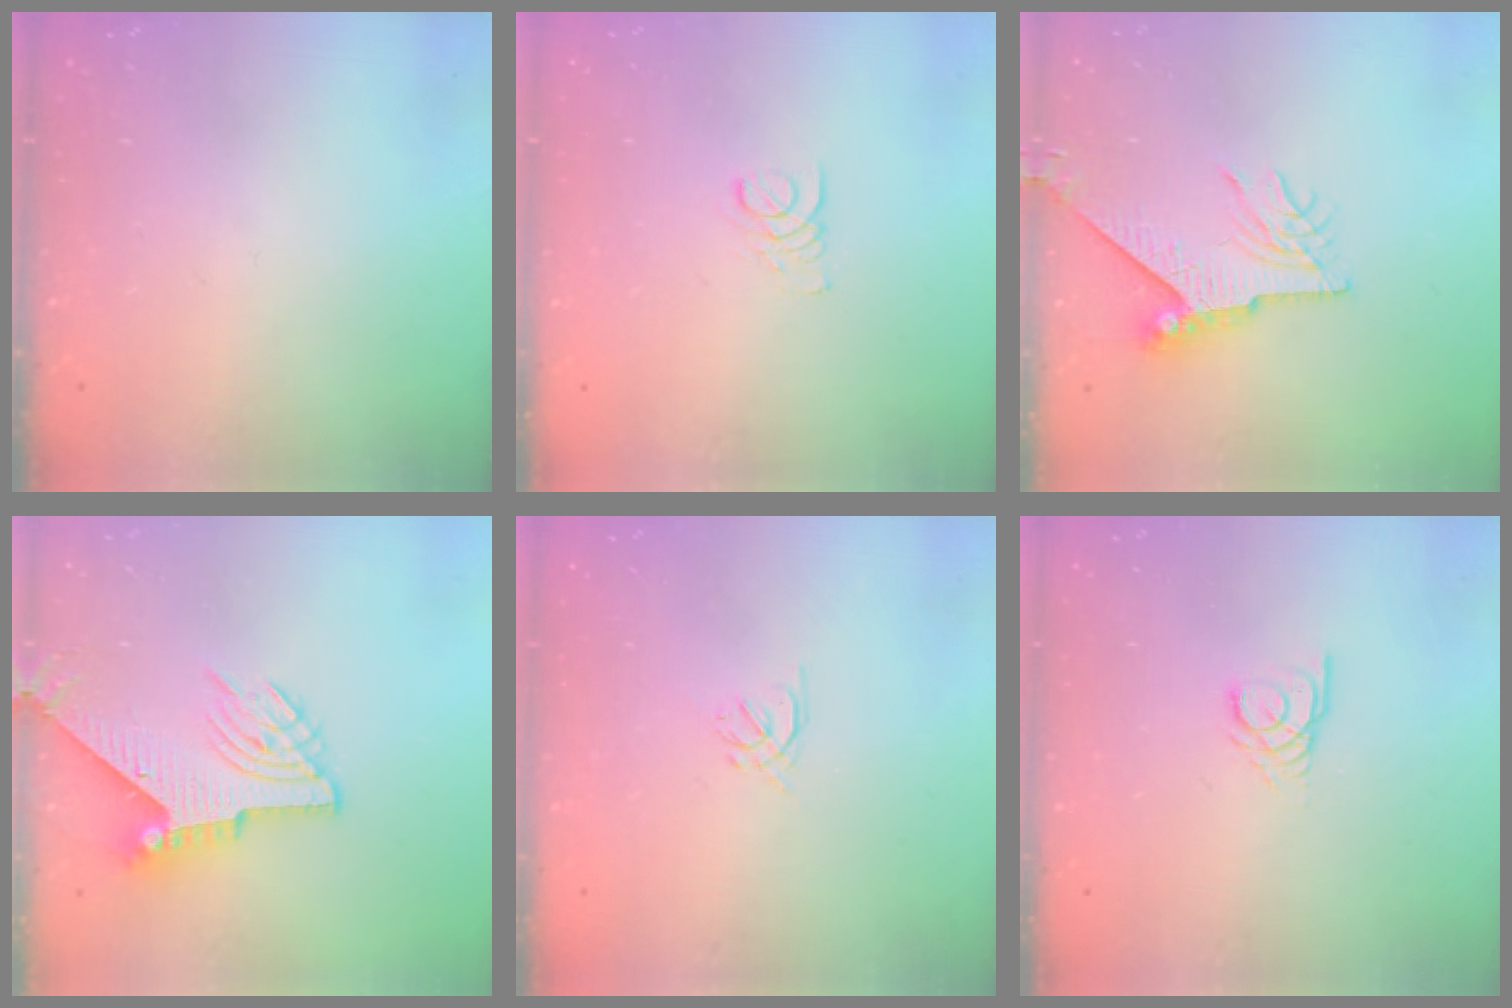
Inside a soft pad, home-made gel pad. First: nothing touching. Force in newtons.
{"total": 1.6, "press": 1.6, "slide": 0.1}
{"total": 8.7, "press": 8.7, "slide": 0.6}
{"total": 9.8, "press": 9.7, "slide": 0.7}
{"total": 1.3, "press": 1.2, "slide": 0.5}
{"total": 3.0, "press": 3.0, "slide": 0.4}